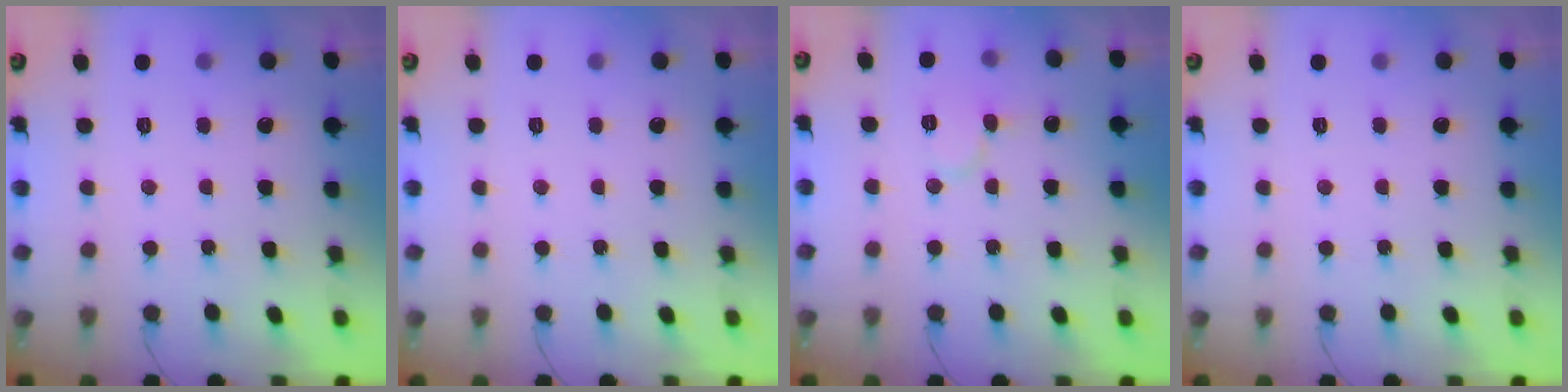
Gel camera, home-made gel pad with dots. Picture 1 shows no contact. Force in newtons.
{"total": 0.0}
{"total": 7.0, "press": 7.0, "slide": 0.7}
{"total": 0.0}